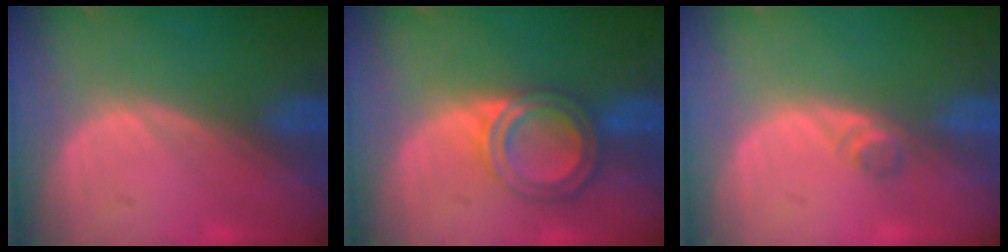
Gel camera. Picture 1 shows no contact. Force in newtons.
{"total": 6.1, "press": 5.5, "slide": 2.6}
{"total": 1.6, "press": 1.4, "slide": 0.8}